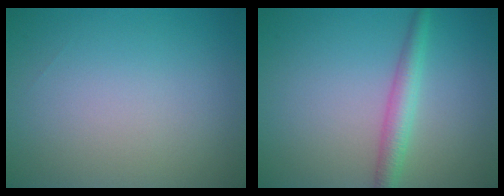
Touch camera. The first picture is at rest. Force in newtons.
{"total": 2.7, "press": 2.7, "slide": 0.1}